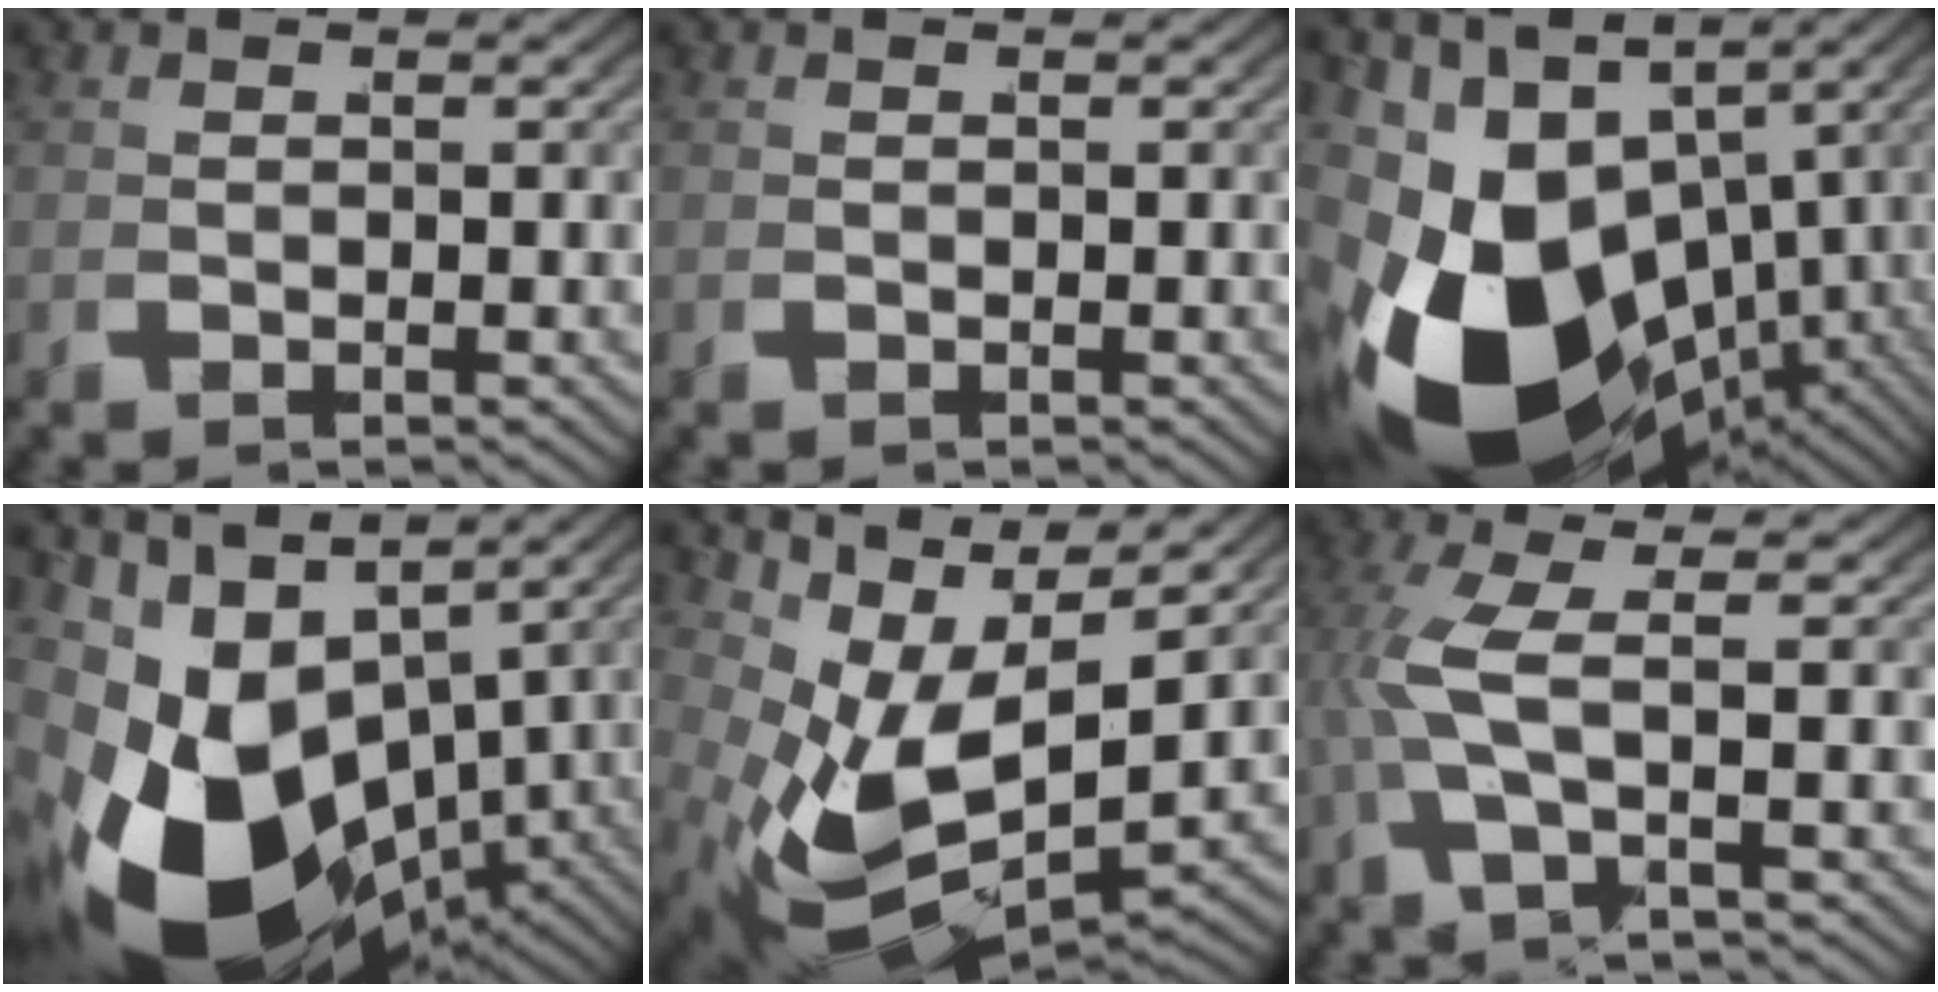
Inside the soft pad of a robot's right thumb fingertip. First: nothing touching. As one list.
[{"total": 0.0}, {"total": 19.4, "force": [-5.3, 12.3, 14.1], "torque": [-0.260, -0.060, -0.053]}, {"total": 18.0, "force": [-4.2, 11.8, 12.9], "torque": [-0.249, -0.059, -0.038]}, {"total": 10.5, "force": [0.2, 5.4, 8.9], "torque": [-0.187, -0.037, 0.025]}, {"total": 4.5, "force": [0.8, 0.5, 4.4], "torque": [-0.114, 0.005, 0.015]}]